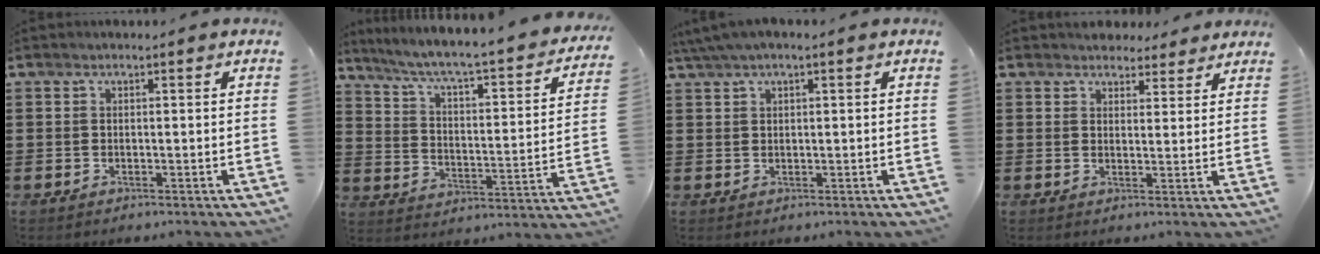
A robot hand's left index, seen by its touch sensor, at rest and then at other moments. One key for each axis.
{"total": 4.6, "fx": 3.6, "fy": 0.2, "fz": 2.9, "tx": -0.075, "ty": -0.041, "tz": 0.050}
{"total": 1.9, "fx": 1.1, "fy": 0.3, "fz": 1.5, "tx": -0.030, "ty": 0.003, "tz": 0.021}
{"total": 3.5, "fx": 3.2, "fy": 1.4, "fz": 0.3, "tx": -0.017, "ty": -0.001, "tz": 0.062}